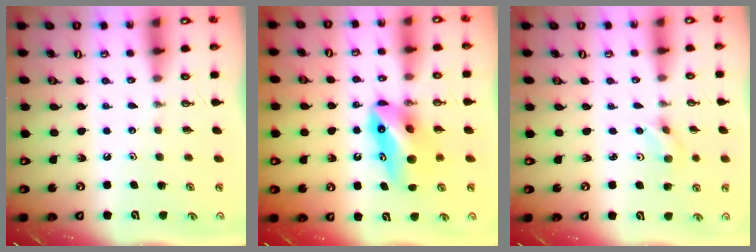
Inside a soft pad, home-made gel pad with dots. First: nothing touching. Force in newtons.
{"total": 11.2, "press": 8.9, "slide": 6.8}
{"total": 2.2, "press": 2.2, "slide": 0.1}